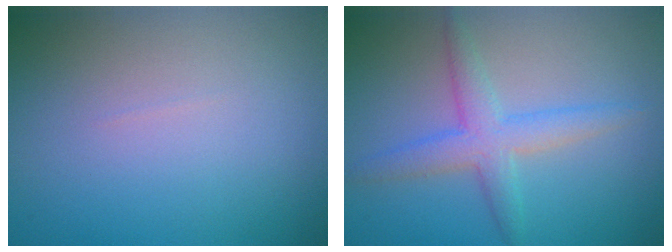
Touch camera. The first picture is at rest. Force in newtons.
{"total": 3.7, "press": 3.7, "slide": 0.1}